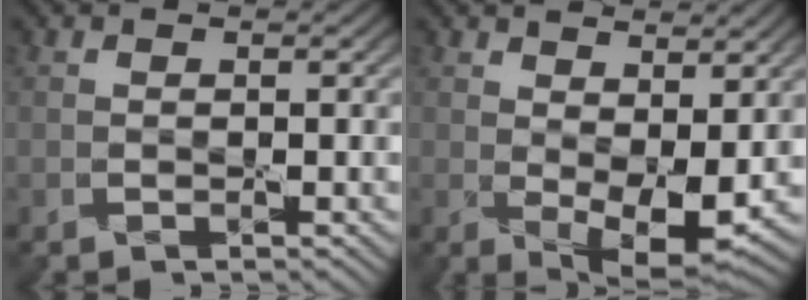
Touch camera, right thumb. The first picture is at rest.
{"total": 6.8, "force": [1.5, 3.3, 5.8], "torque": [-0.103, -0.014, 0.034]}